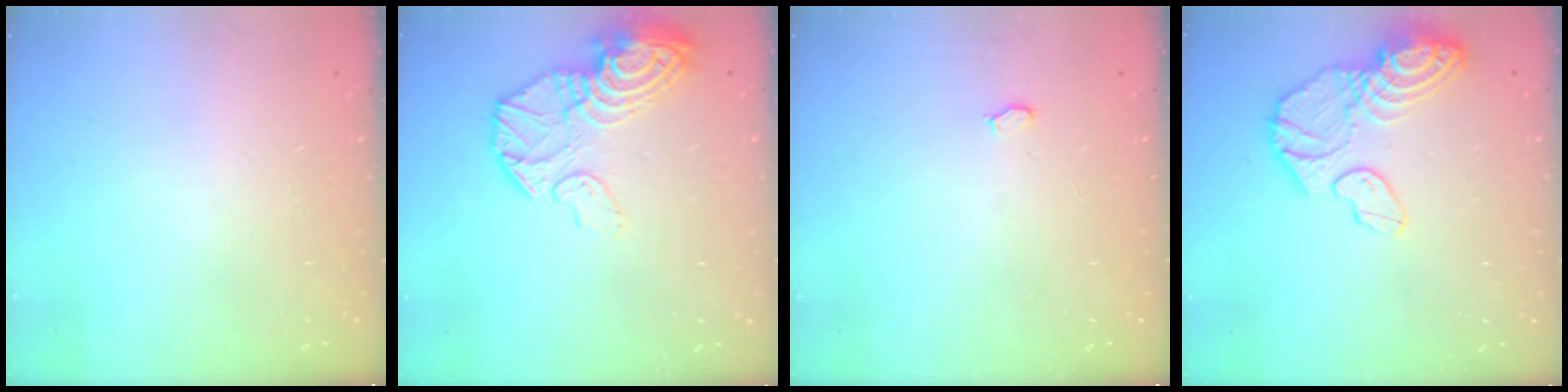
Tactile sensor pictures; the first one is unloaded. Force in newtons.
{"total": 17.4, "press": 16.7, "slide": 5.1}
{"total": 3.7, "press": 2.7, "slide": 2.5}
{"total": 15.0, "press": 14.9, "slide": 1.8}